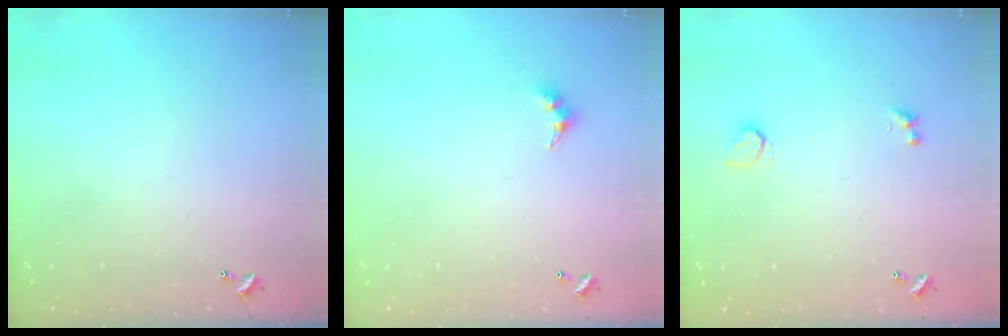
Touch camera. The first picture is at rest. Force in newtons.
{"total": 3.9, "press": 3.8, "slide": 0.5}
{"total": 1.3, "press": 1.2, "slide": 0.4}